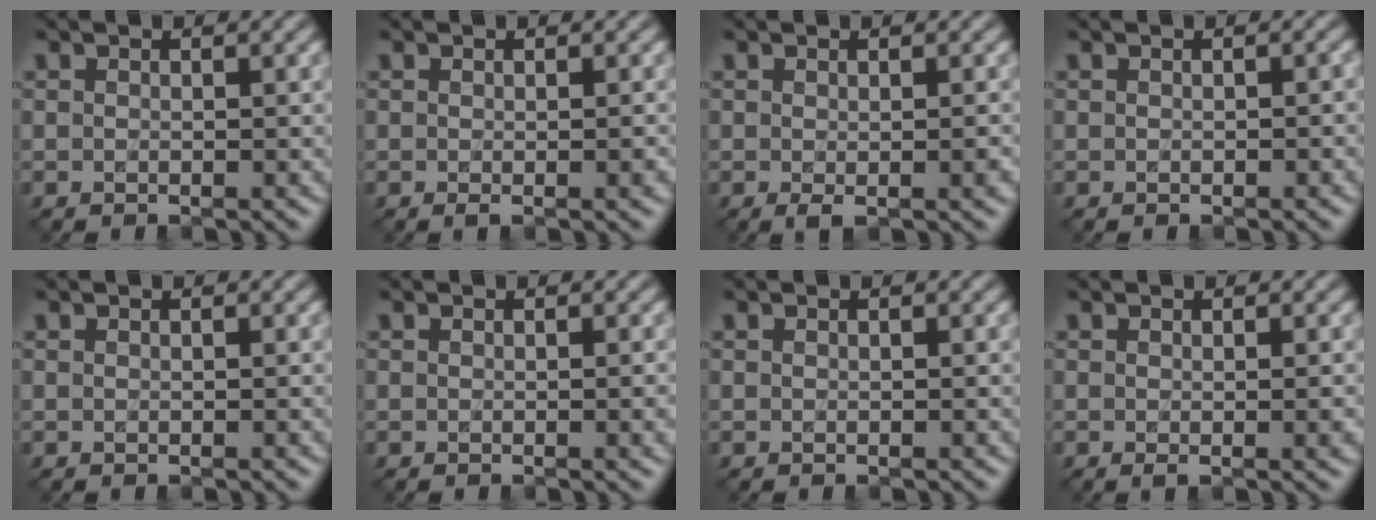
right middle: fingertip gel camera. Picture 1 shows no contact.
{"total": 1.3, "force": [-0.3, 0.2, 1.2], "torque": [-0.013, -0.004, -0.003]}
{"total": 1.7, "force": [-0.4, 0.3, 1.6], "torque": [-0.023, -0.004, -0.004]}
{"total": 0.6, "force": [-0.2, 0.1, 0.5], "torque": [-0.006, 0.003, -0.001]}
{"total": 0.0}
{"total": 1.5, "force": [-0.1, 0.4, 1.4], "torque": [-0.013, -0.003, -0.003]}
{"total": 0.0}
{"total": 1.5, "force": [-0.1, 0.3, 1.5], "torque": [-0.017, -0.003, -0.002]}